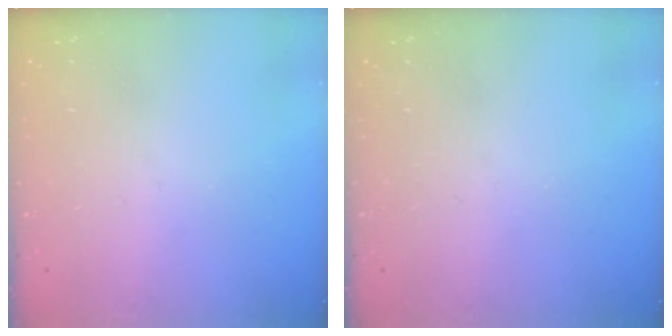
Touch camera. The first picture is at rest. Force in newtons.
{"total": 0.0}